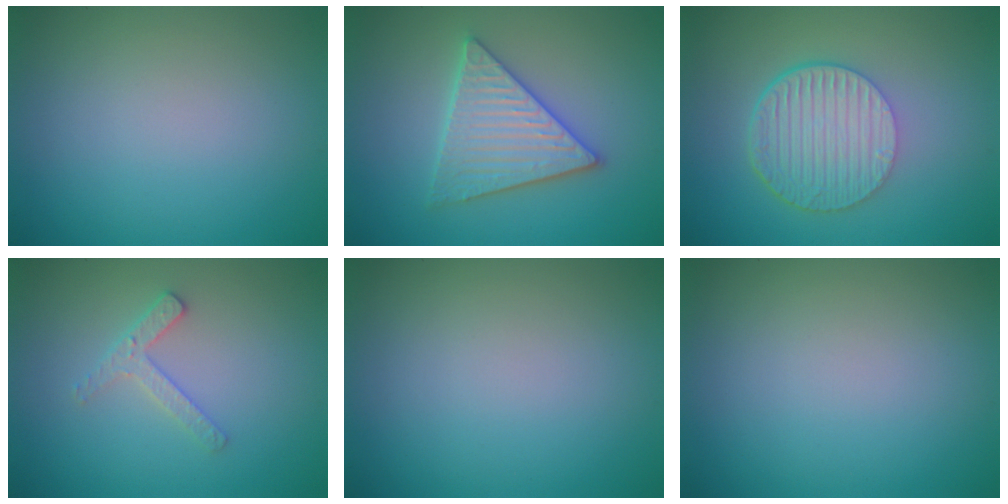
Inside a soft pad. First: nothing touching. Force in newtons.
{"total": 5.3, "press": 5.3, "slide": 0.5}
{"total": 6.5, "press": 4.4, "slide": 4.7}
{"total": 1.9, "press": 1.8, "slide": 0.4}
{"total": 0.0}
{"total": 0.0}